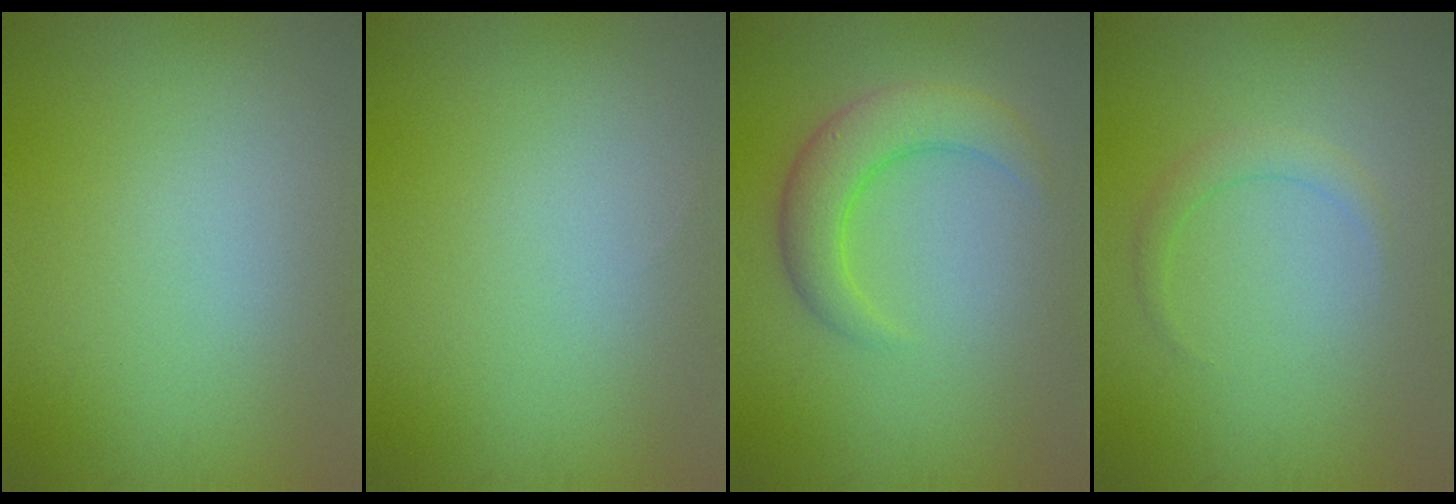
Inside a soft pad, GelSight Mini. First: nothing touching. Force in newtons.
{"total": 0.0}
{"total": 4.6, "press": 4.6, "slide": 0.1}
{"total": 1.5, "press": 1.5, "slide": 0.1}